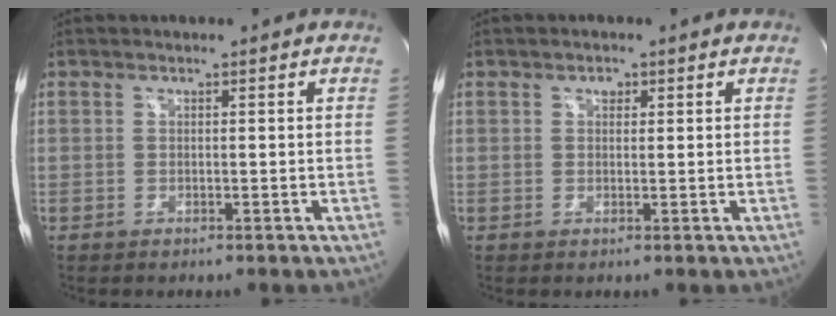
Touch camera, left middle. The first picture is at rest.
{"total": 1.1, "force": [0.6, 0.7, 0.7], "torque": [-0.013, 0.000, 0.010]}